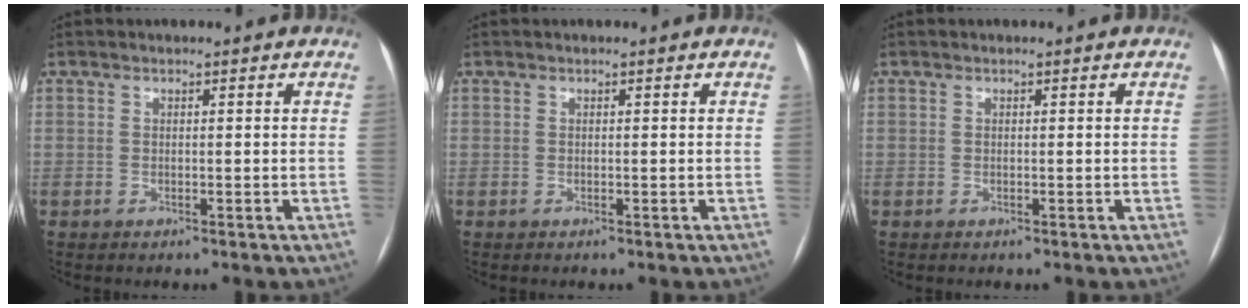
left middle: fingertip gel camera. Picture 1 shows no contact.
{"total": 0.0}
{"total": 0.0}